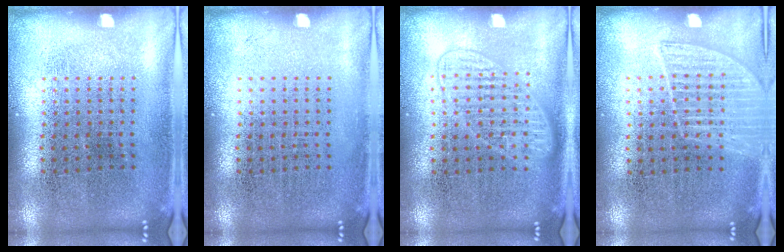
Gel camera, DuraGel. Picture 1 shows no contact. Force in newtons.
{"total": 0.0}
{"total": 1.4, "press": 1.4, "slide": 0.3}
{"total": 1.4, "press": 1.3, "slide": 0.6}